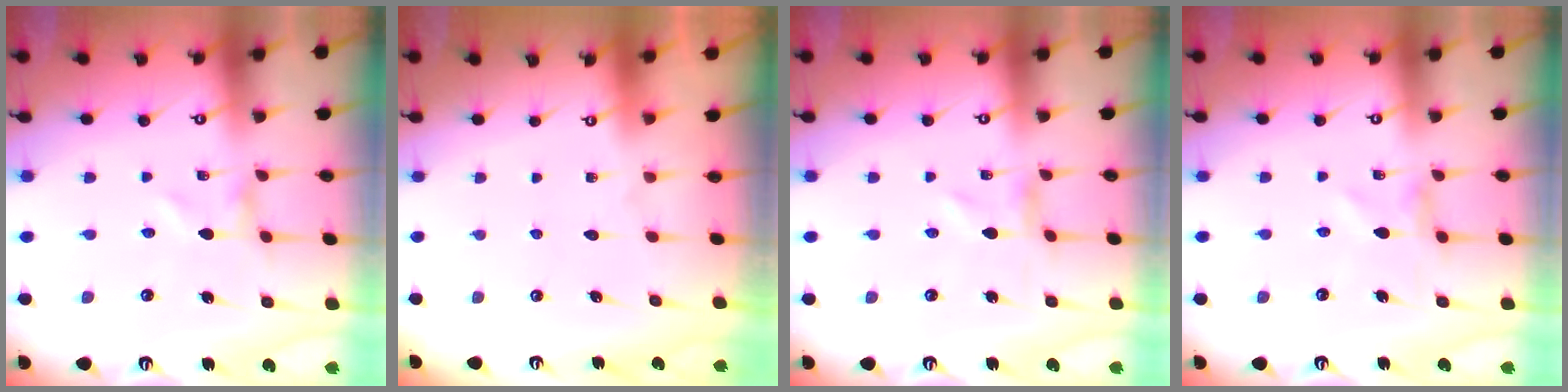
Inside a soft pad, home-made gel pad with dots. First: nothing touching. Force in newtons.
{"total": 1.8, "press": 1.8, "slide": 0.1}
{"total": 0.0}
{"total": 1.8, "press": 1.8, "slide": 0.2}